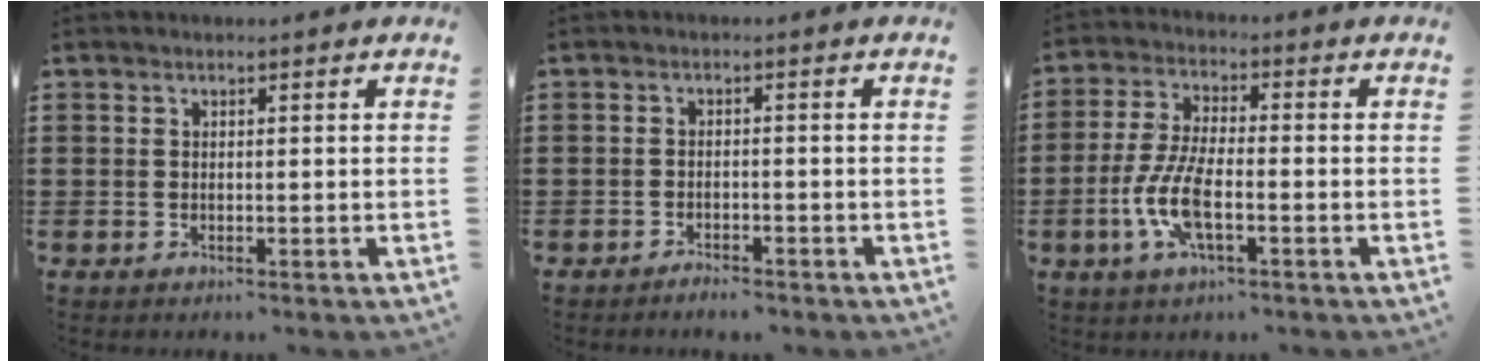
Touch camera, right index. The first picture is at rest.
{"total": 1.6, "force": [-1.6, 0.1, 0.2], "torque": [-0.009, 0.000, -0.032]}
{"total": 7.8, "force": [-2.7, 2.6, 6.9], "torque": [-0.159, -0.013, -0.056]}